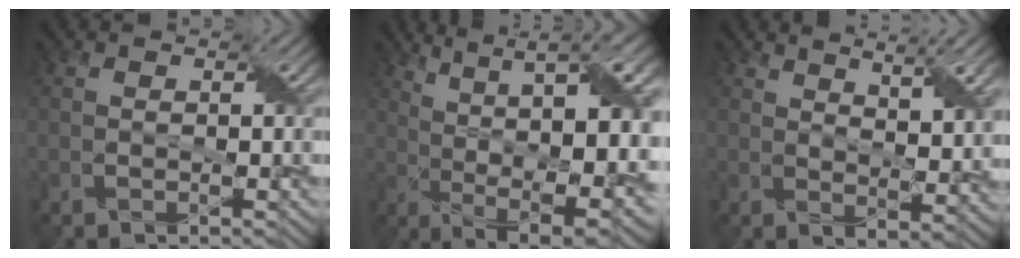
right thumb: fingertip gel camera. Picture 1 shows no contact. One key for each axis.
{"total": 15.6, "fx": 3.9, "fy": 4.8, "fz": 14.3, "tx": -0.207, "ty": 0.032, "tz": 0.082}
{"total": 6.9, "fx": 4.6, "fy": 0.9, "fz": 5.0, "tx": -0.084, "ty": 0.004, "tz": 0.088}